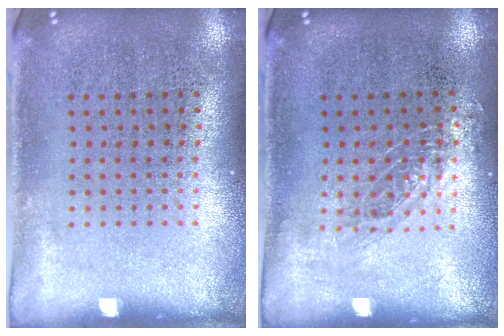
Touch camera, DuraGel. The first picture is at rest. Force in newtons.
{"total": 0.9, "press": 0.8, "slide": 0.2}